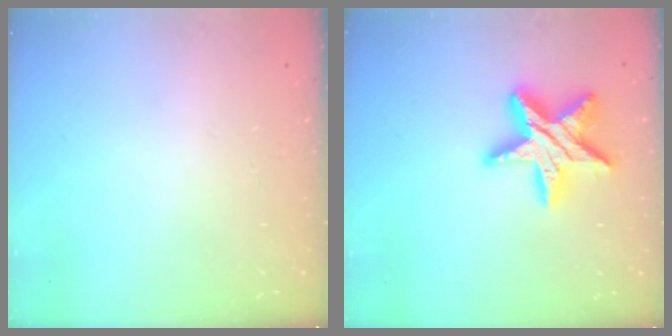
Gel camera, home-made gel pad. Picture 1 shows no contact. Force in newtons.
{"total": 16.6, "press": 16.6, "slide": 1.1}